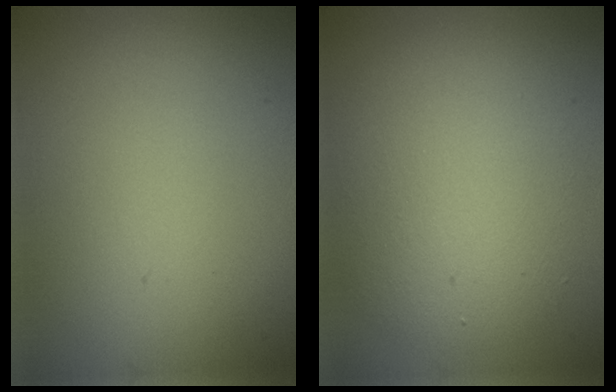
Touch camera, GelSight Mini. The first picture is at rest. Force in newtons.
{"total": 5.7, "press": 5.7, "slide": 0.1}